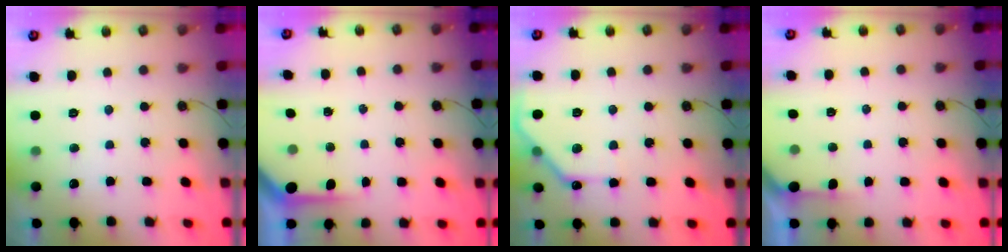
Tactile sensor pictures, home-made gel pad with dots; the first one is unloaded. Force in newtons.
{"total": 3.5, "press": 3.5, "slide": 0.4}
{"total": 10.4, "press": 10.4, "slide": 0.6}
{"total": 2.9, "press": 2.9, "slide": 0.2}